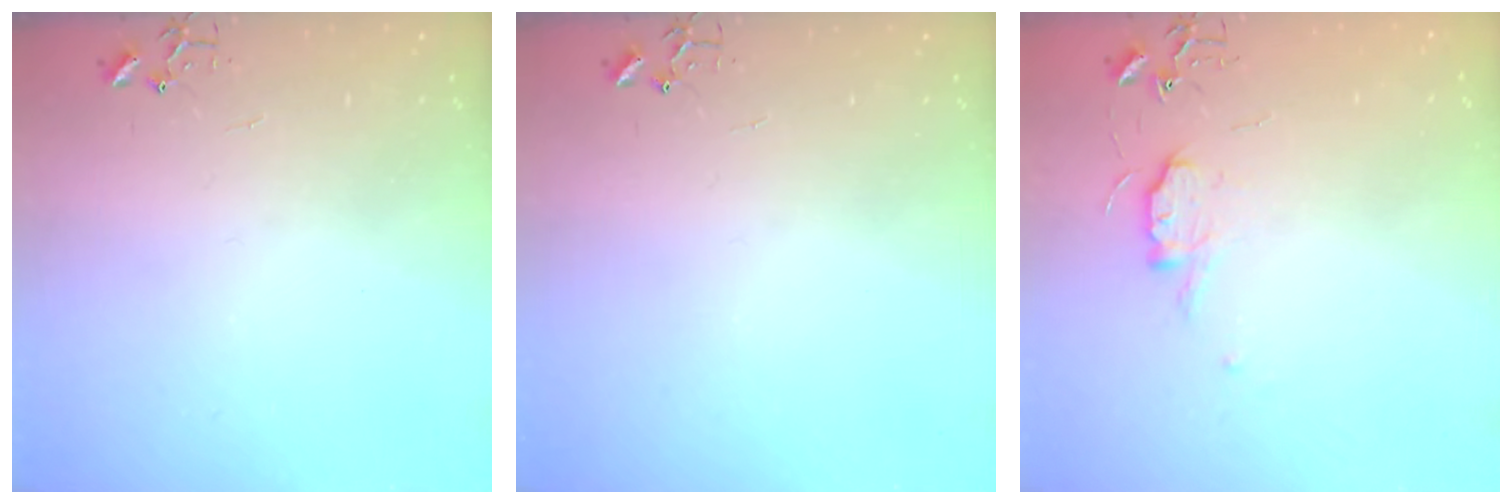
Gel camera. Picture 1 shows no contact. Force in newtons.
{"total": 0.0}
{"total": 7.3, "press": 7.3, "slide": 0.7}